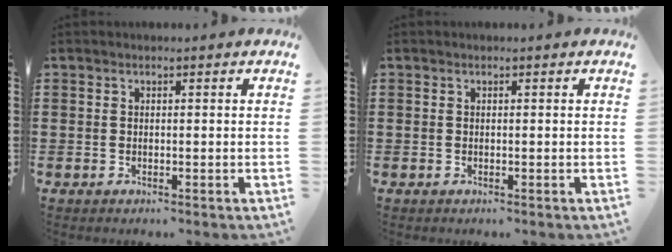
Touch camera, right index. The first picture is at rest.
{"total": 0.0}